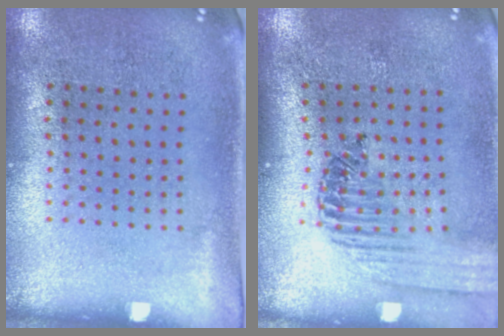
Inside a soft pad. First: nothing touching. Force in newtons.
{"total": 1.4, "press": 1.4, "slide": 0.2}